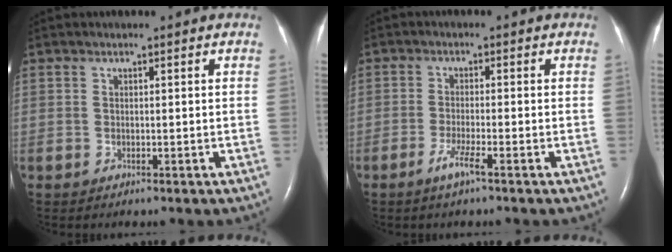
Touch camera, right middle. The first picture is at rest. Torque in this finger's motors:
{"motor_torque": [0.39, -0.32, 0.16, 0.02]}